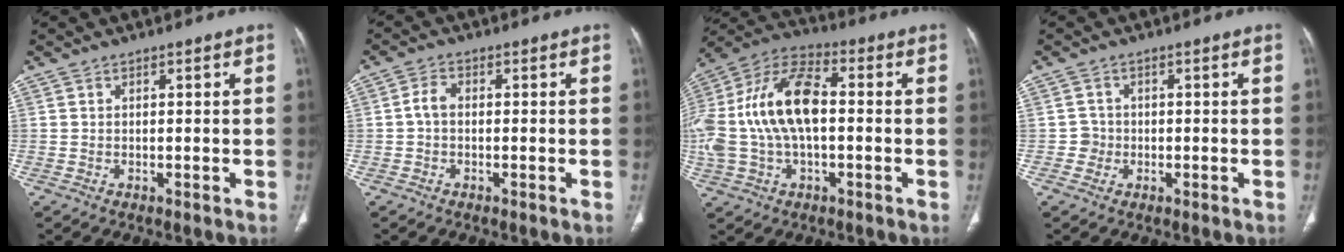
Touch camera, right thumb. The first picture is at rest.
{"total": 2.6, "force": [-0.3, 1.7, 2.0], "torque": [-0.036, 0.009, -0.011]}
{"total": 20.3, "force": [0.1, 11.0, 17.1], "torque": [-0.369, 0.035, -0.002]}
{"total": 2.0, "force": [-0.5, 1.9, 0.0], "torque": [0.014, 0.010, -0.013]}